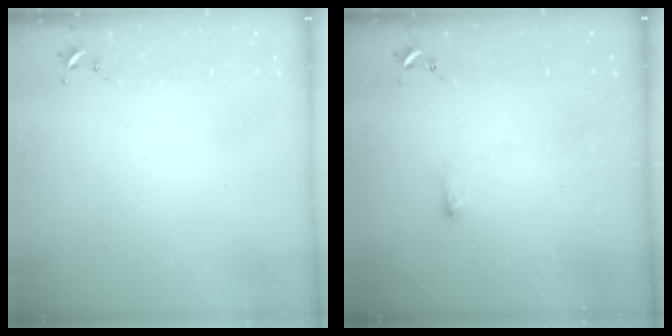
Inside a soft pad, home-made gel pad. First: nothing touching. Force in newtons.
{"total": 3.2, "press": 3.1, "slide": 0.8}